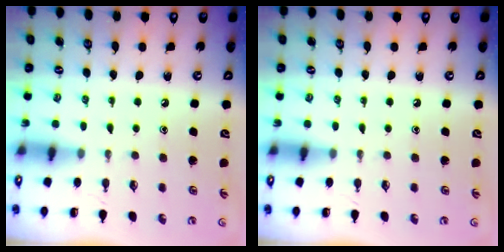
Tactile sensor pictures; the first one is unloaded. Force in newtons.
{"total": 0.0}